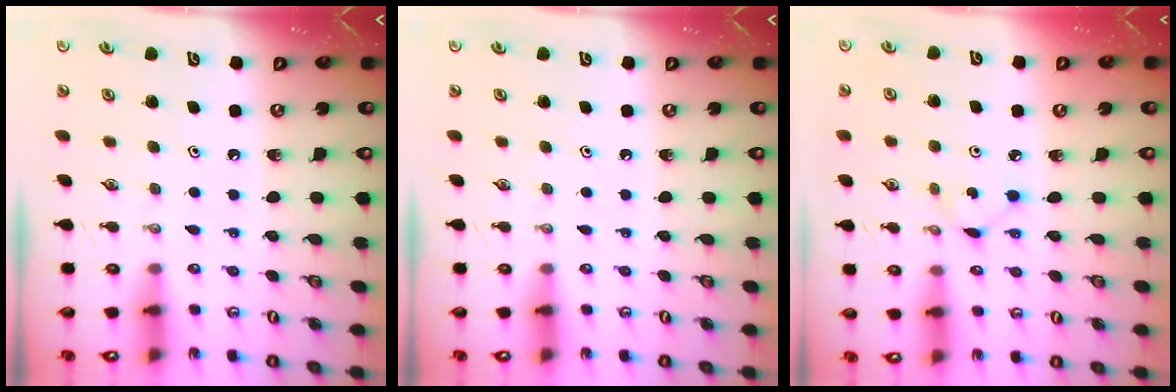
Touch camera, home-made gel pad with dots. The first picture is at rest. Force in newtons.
{"total": 0.0}
{"total": 2.9, "press": 2.9, "slide": 0.4}